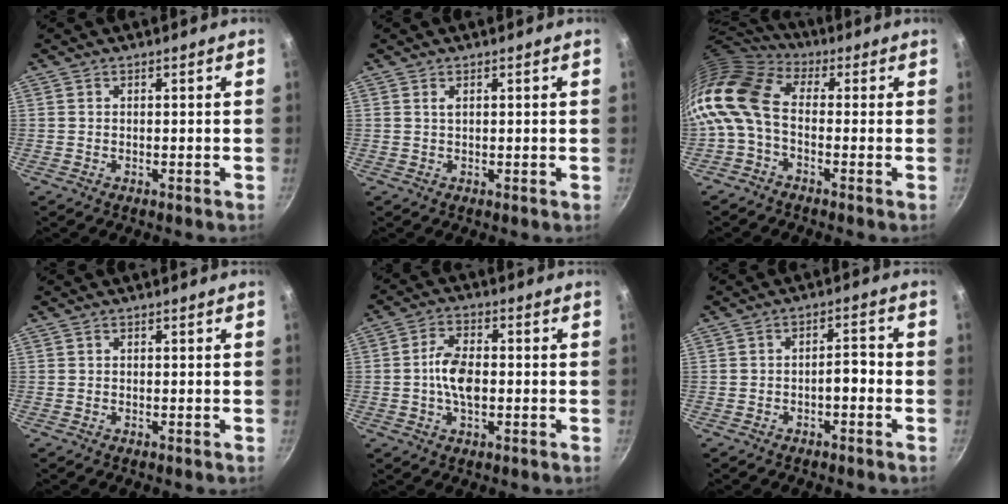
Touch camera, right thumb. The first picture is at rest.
{"total": 0.7, "force": [0.4, 0.1, 0.6], "torque": [-0.011, 0.000, 0.008]}
{"total": 12.4, "force": [-1.8, 7.9, 9.4], "torque": [-0.187, 0.029, -0.057]}
{"total": 0.0}
{"total": 7.4, "force": [-0.6, 4.0, 6.2], "torque": [-0.112, 0.014, -0.017]}
{"total": 3.3, "force": [-1.4, 1.3, 2.6], "torque": [-0.031, 0.025, -0.020]}